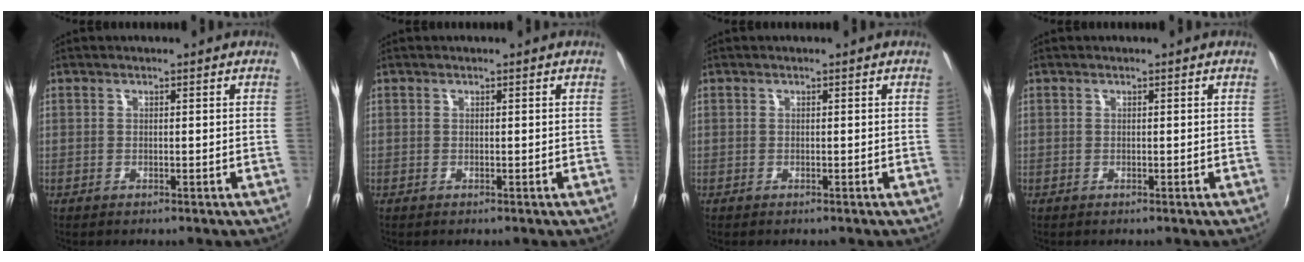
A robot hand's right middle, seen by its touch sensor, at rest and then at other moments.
{"total": 0.0}
{"total": 0.0}
{"total": 0.0}